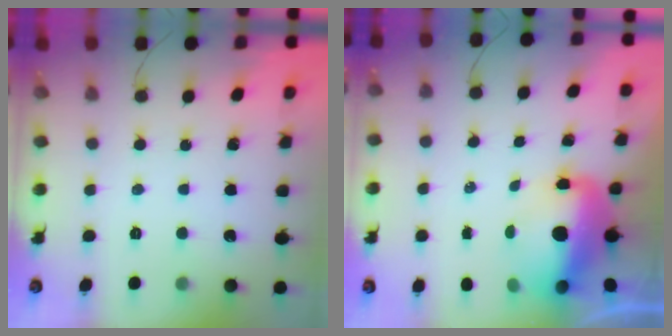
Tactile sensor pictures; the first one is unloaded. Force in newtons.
{"total": 10.6, "press": 10.4, "slide": 2.1}